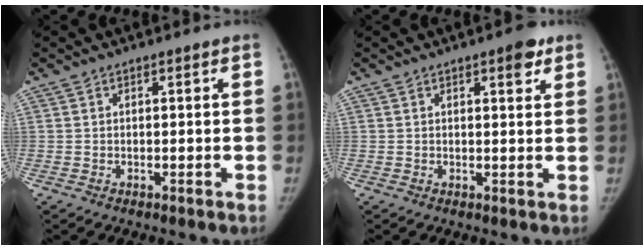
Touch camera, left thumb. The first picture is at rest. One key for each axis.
{"total": 3.7, "fx": 2.2, "fy": 1.3, "fz": 2.7, "tx": -0.026, "ty": -0.009, "tz": 0.025}